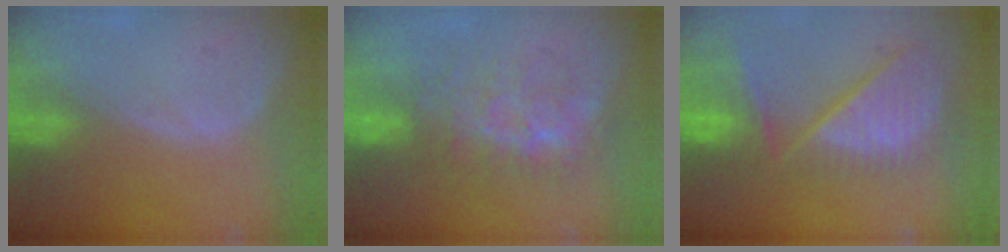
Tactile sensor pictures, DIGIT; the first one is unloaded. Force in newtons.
{"total": 7.5, "press": 7.2, "slide": 2.2}
{"total": 12.8, "press": 10.6, "slide": 7.2}